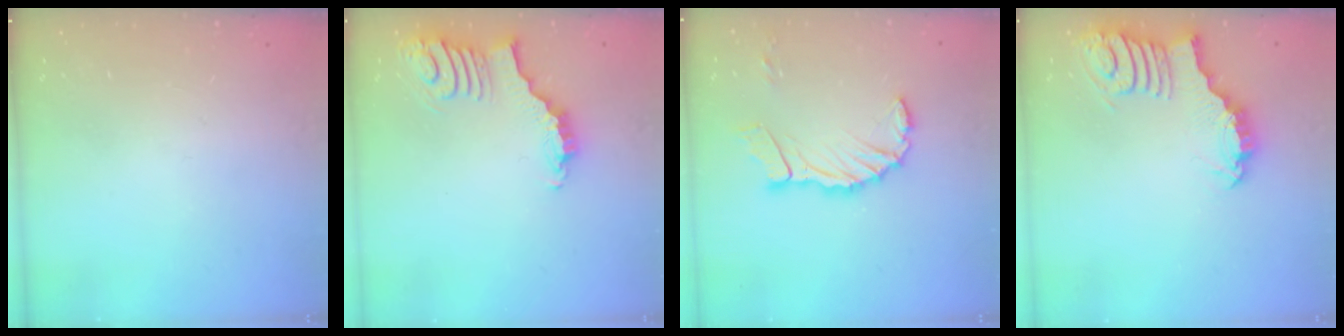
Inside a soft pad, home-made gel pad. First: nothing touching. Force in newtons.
{"total": 3.8, "press": 3.8, "slide": 0.7}
{"total": 10.7, "press": 10.6, "slide": 1.3}
{"total": 2.3, "press": 2.3, "slide": 0.4}